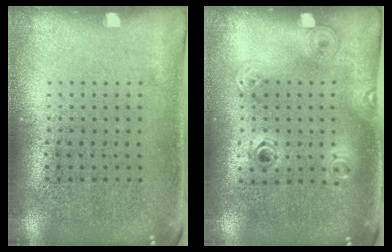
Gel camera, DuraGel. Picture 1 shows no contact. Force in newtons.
{"total": 1.2, "press": 1.1, "slide": 0.5}